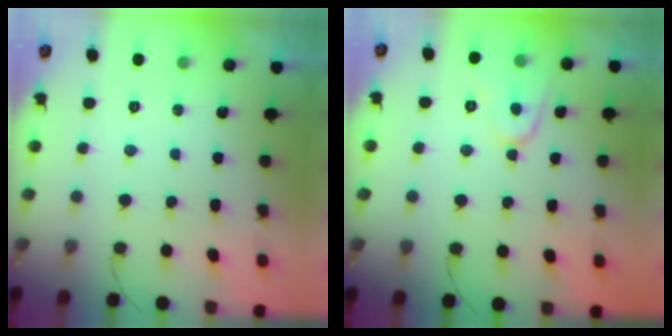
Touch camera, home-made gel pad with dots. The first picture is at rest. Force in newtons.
{"total": 7.7, "press": 7.7, "slide": 0.7}